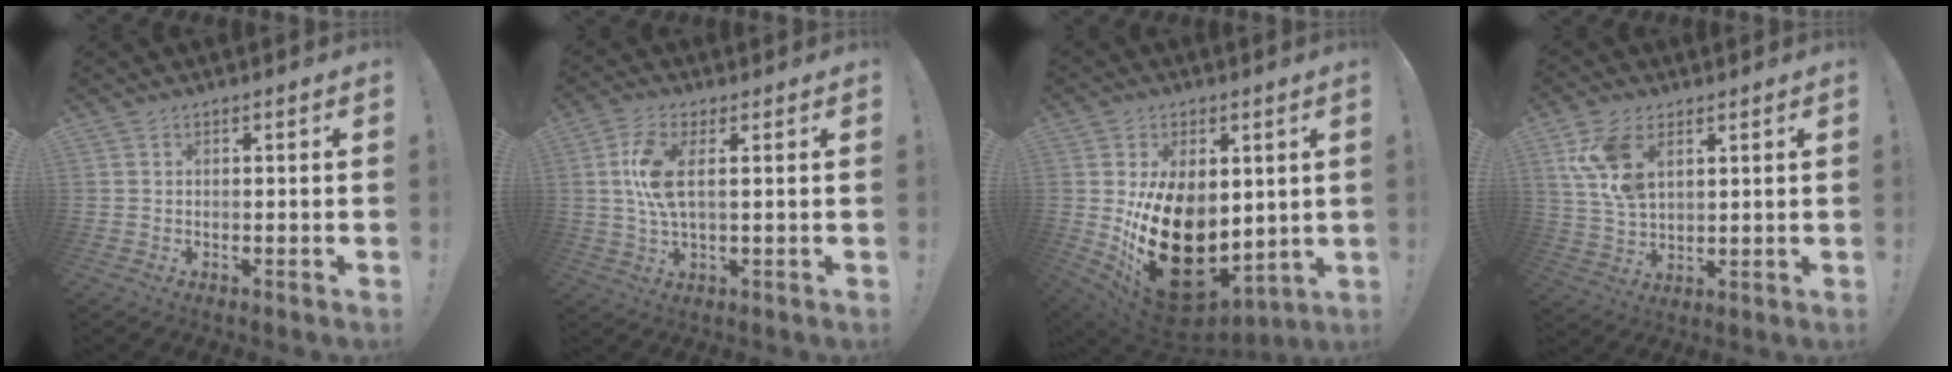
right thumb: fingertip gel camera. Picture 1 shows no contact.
{"total": 9.3, "force": [1.7, 3.2, 8.6], "torque": [-0.169, -0.017, 0.026]}
{"total": 24.8, "force": [-2.1, 17.2, 17.7], "torque": [-0.310, -0.009, -0.006]}
{"total": 11.3, "force": [5.3, 6.5, 7.6], "torque": [-0.146, -0.012, 0.100]}